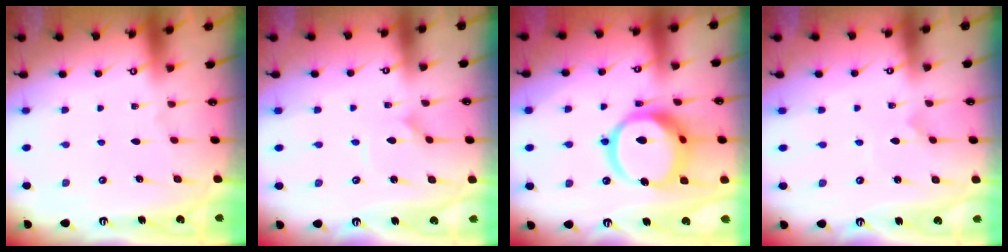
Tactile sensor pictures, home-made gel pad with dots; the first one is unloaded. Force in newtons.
{"total": 1.0, "press": 1.0, "slide": 0.2}
{"total": 19.1, "press": 18.9, "slide": 2.3}
{"total": 0.6, "press": 0.6, "slide": 0.0}